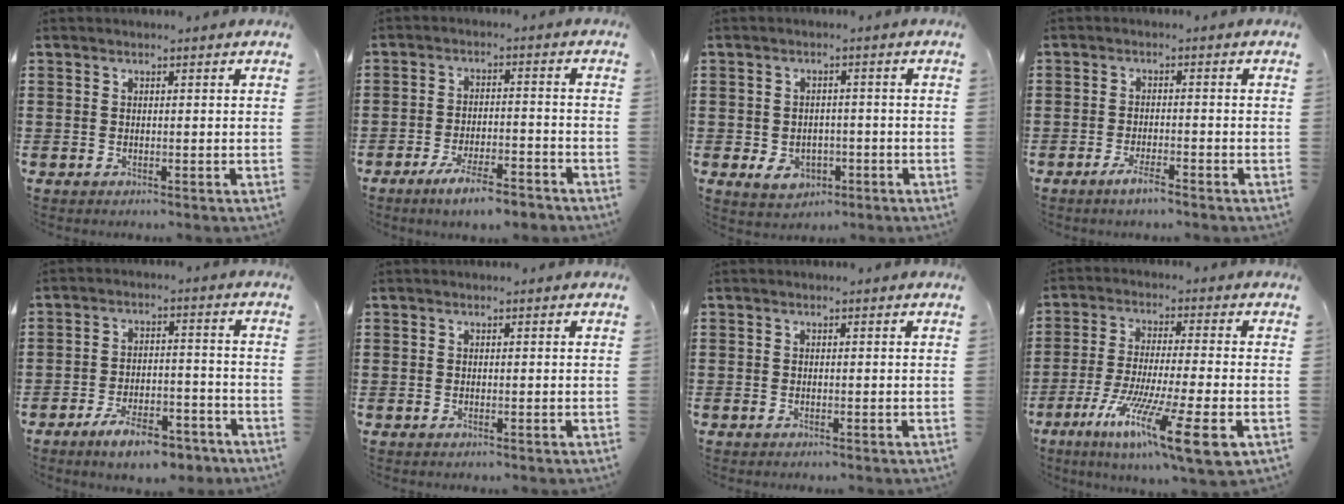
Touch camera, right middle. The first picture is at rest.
{"total": 5.9, "force": [-4.7, 0.8, 3.5], "torque": [-0.068, -0.004, -0.088]}
{"total": 3.4, "force": [-1.4, 2.5, 1.8], "torque": [-0.036, -0.003, -0.034]}
{"total": 2.7, "force": [-2.0, 0.4, 1.8], "torque": [-0.038, 0.001, -0.038]}
{"total": 7.9, "force": [-6.2, 2.0, 4.4], "torque": [-0.075, 0.013, -0.114]}
{"total": 0.0}
{"total": 0.0}
{"total": 13.0, "force": [-7.3, 1.2, 10.7], "torque": [-0.199, -0.004, -0.132]}